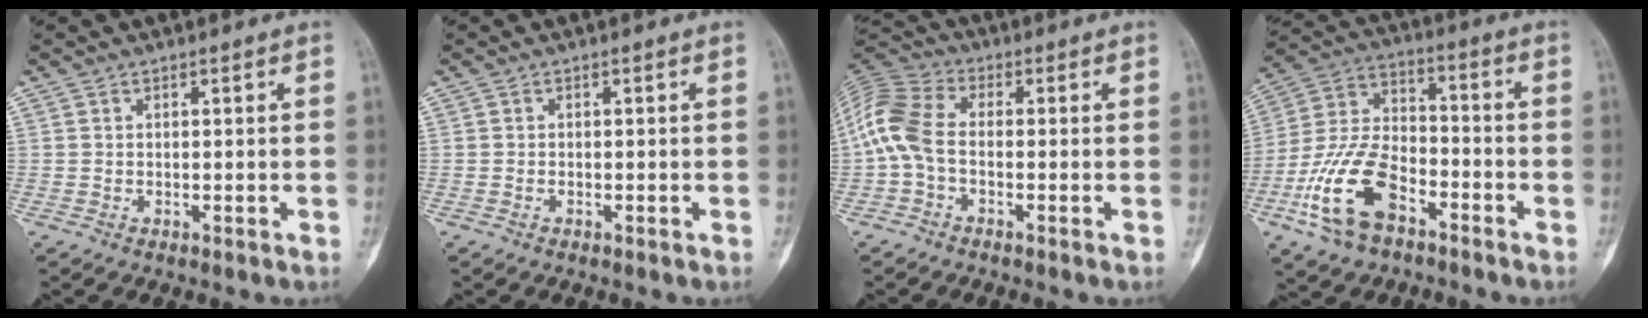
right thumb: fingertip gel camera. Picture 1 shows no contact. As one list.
[{"total": 0.0}, {"total": 9.5, "force": [-1.2, 5.5, 7.6], "torque": [-0.171, 0.025, -0.040]}, {"total": 16.2, "force": [-7.8, 8.7, 11.2], "torque": [-0.226, 0.045, -0.152]}]